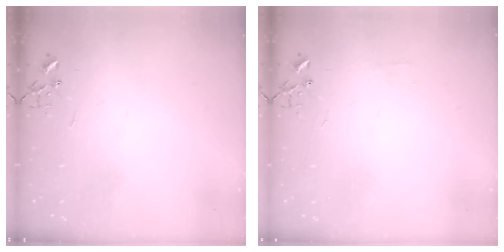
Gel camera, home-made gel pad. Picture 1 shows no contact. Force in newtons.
{"total": 4.5, "press": 4.4, "slide": 0.7}